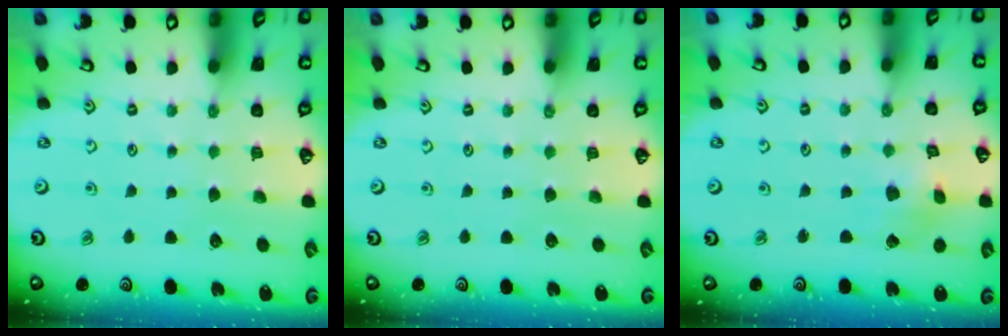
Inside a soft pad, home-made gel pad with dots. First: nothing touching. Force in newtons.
{"total": 0.0}
{"total": 3.6, "press": 3.6, "slide": 0.6}